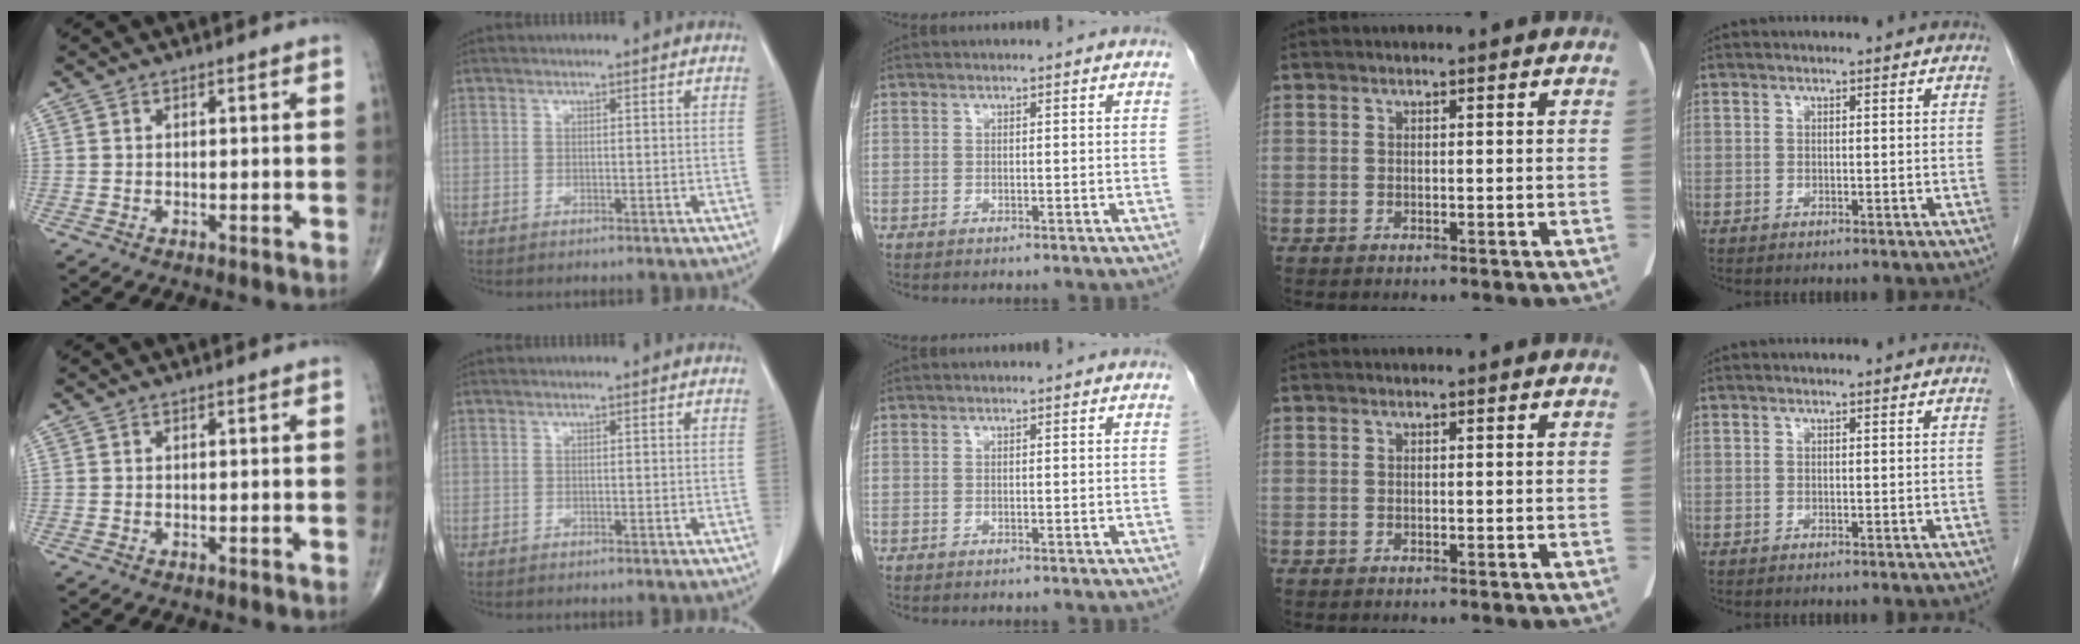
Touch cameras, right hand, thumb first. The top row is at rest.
{}